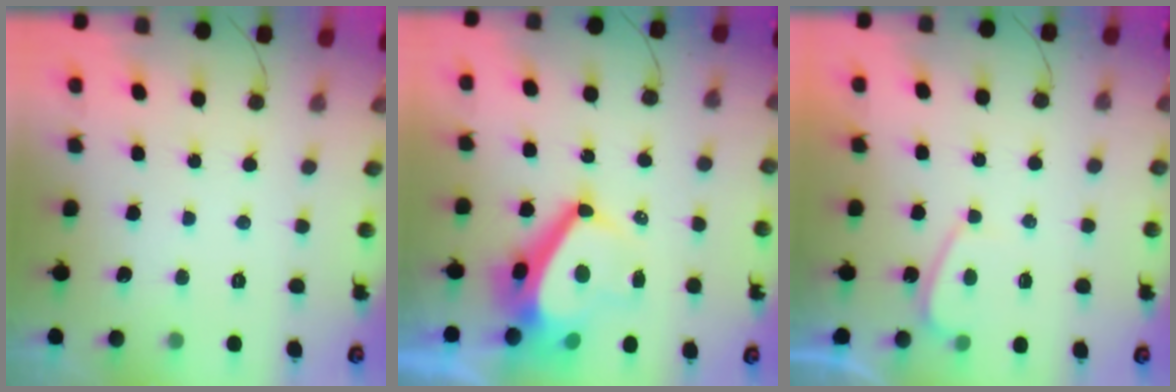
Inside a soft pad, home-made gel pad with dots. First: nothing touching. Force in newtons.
{"total": 10.9, "press": 10.9, "slide": 0.9}
{"total": 1.6, "press": 1.5, "slide": 0.6}